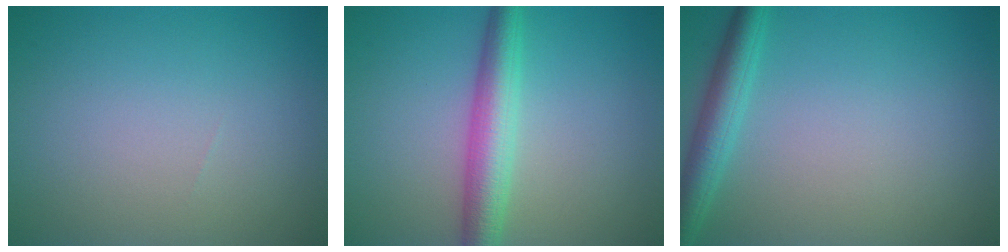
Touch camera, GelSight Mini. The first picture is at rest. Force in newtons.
{"total": 4.6, "press": 4.5, "slide": 0.1}
{"total": 3.2, "press": 3.2, "slide": 0.1}